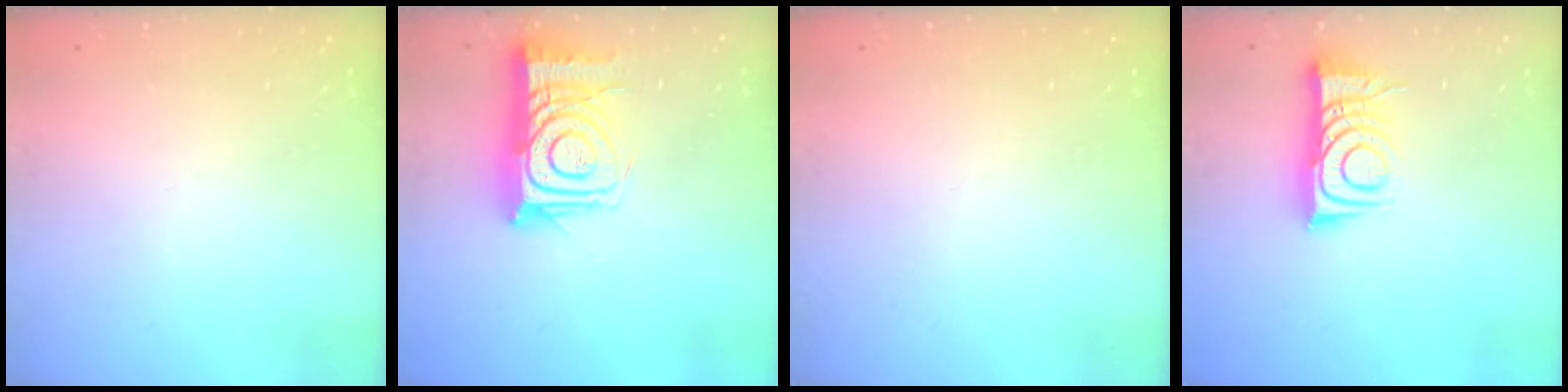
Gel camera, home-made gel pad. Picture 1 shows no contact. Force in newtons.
{"total": 15.4, "press": 15.3, "slide": 1.4}
{"total": 0.0}
{"total": 9.8, "press": 9.8, "slide": 1.2}